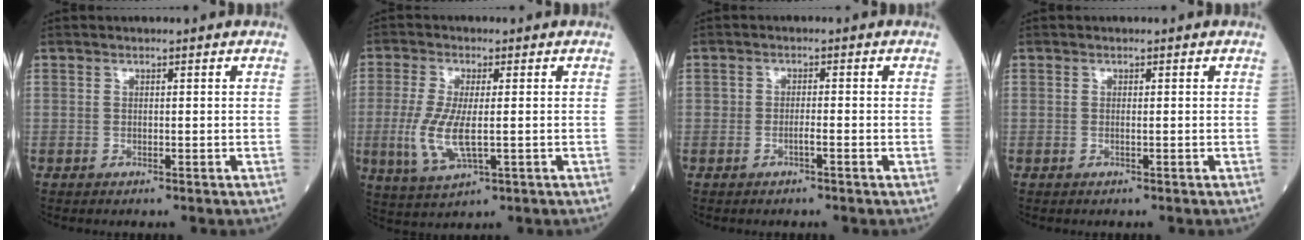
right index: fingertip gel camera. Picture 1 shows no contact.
{"total": 7.8, "force": [-1.1, 2.2, 7.4], "torque": [-0.171, -0.018, -0.020]}
{"total": 1.2, "force": [-0.7, 0.2, 0.9], "torque": [-0.013, 0.002, -0.012]}
{"total": 0.0}